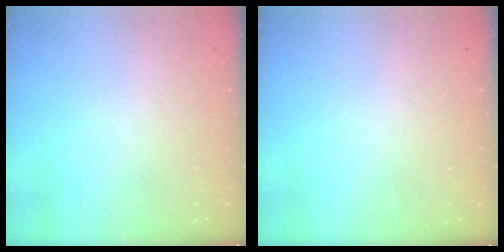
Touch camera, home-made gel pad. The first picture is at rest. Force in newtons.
{"total": 0.0}